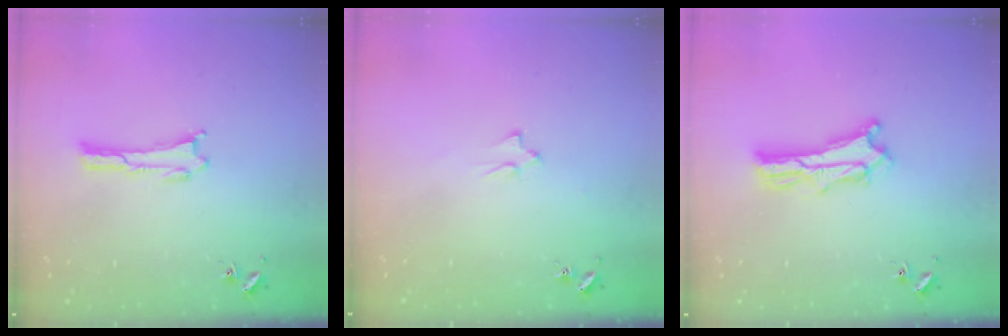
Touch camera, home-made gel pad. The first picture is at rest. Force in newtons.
{"total": 2.3, "press": 2.3, "slide": 0.2}
{"total": 5.4, "press": 5.4, "slide": 0.5}